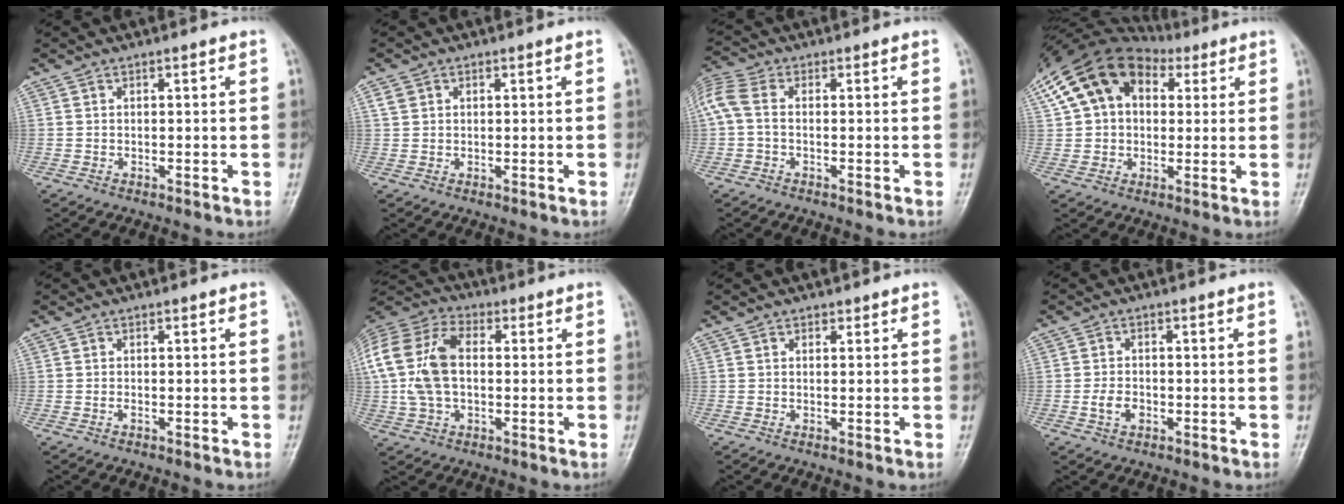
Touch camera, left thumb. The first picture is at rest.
{"total": 2.2, "force": [0.7, 1.8, 0.9], "torque": [-0.011, 0.004, 0.014]}
{"total": 7.6, "force": [0.0, 4.6, 6.1], "torque": [-0.154, 0.020, -0.005]}
{"total": 18.5, "force": [6.5, 12.8, 11.7], "torque": [-0.222, 0.041, 0.109]}
{"total": 0.6, "force": [-0.2, 0.2, 0.5], "torque": [-0.010, 0.003, -0.004]}
{"total": 19.2, "force": [1.5, 12.5, 14.5], "torque": [-0.331, 0.028, 0.027]}
{"total": 0.8, "force": [0.5, 0.6, 0.1], "torque": [0.009, -0.002, 0.004]}
{"total": 3.7, "force": [-1.2, 2.5, 2.4], "torque": [-0.042, 0.009, -0.023]}